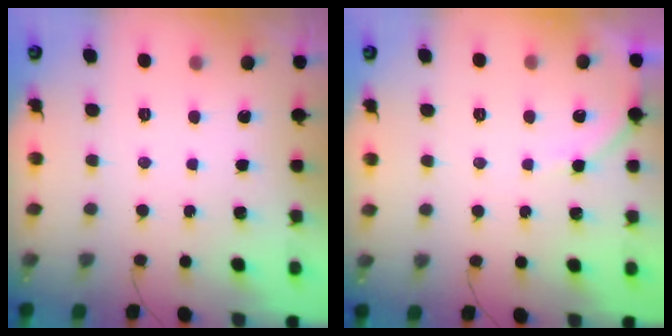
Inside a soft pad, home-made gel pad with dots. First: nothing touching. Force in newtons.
{"total": 3.9, "press": 3.8, "slide": 0.6}